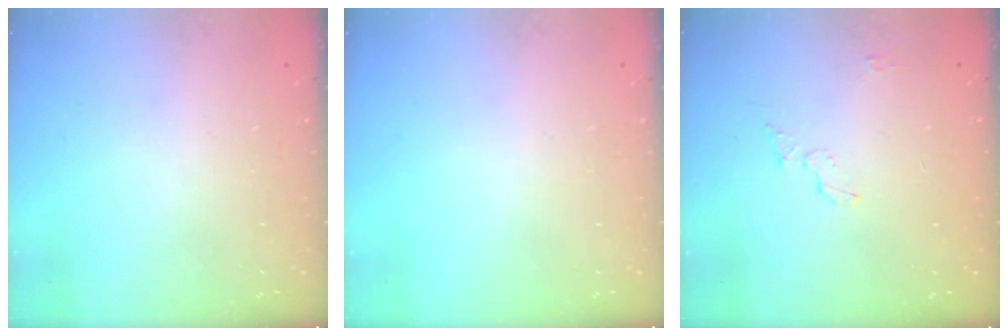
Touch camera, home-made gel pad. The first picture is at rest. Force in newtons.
{"total": 0.0}
{"total": 4.0, "press": 4.0, "slide": 0.3}